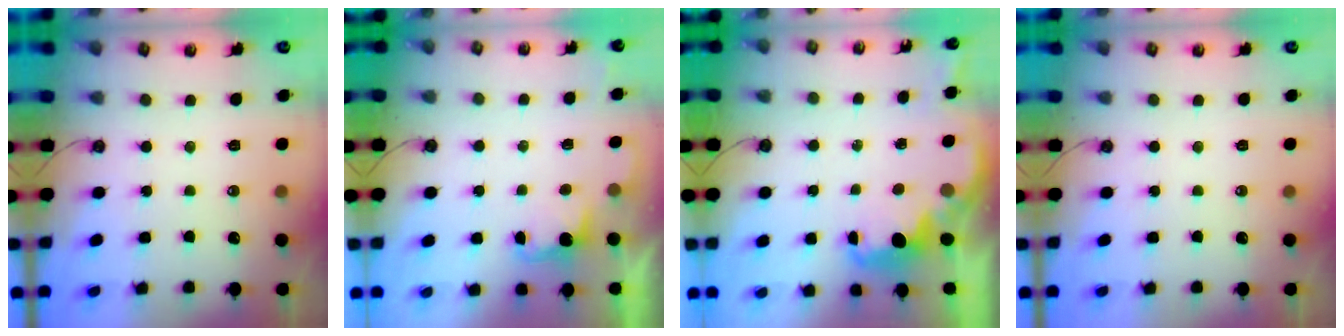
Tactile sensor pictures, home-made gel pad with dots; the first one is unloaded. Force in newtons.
{"total": 1.4, "press": 1.1, "slide": 0.8}
{"total": 2.7, "press": 2.6, "slide": 0.5}
{"total": 0.0}